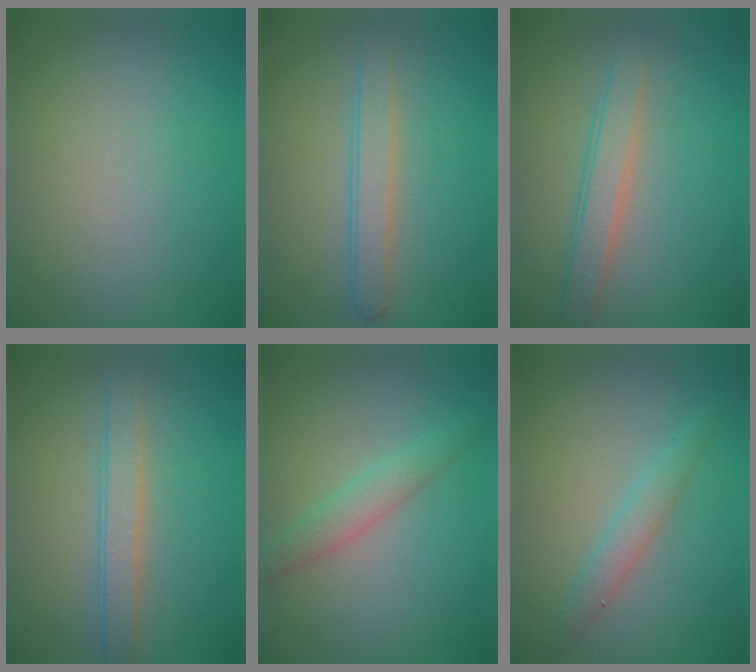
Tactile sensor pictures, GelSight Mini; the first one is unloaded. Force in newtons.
{"total": 2.7, "press": 2.7, "slide": 0.1}
{"total": 3.1, "press": 3.1, "slide": 0.0}
{"total": 2.8, "press": 2.8, "slide": 0.1}
{"total": 2.3, "press": 2.3, "slide": 0.1}
{"total": 2.2, "press": 2.2, "slide": 0.0}